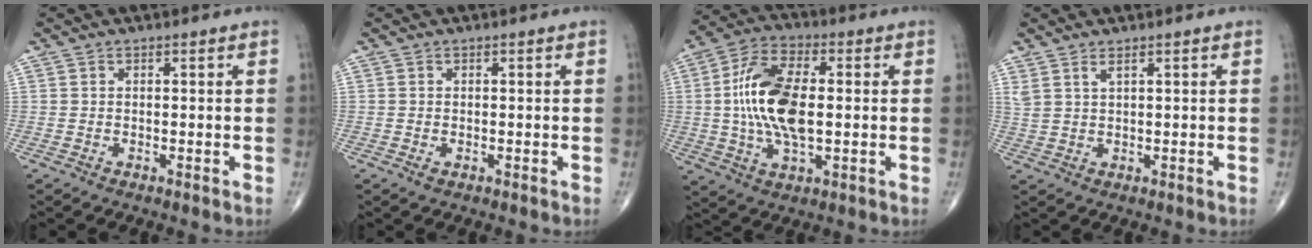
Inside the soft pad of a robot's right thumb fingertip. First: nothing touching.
{"total": 0.7, "force": [-0.2, 0.5, 0.5], "torque": [-0.010, 0.000, 0.001]}
{"total": 15.1, "force": [0.4, 7.3, 13.2], "torque": [-0.263, 0.011, 0.005]}
{"total": 2.4, "force": [1.6, 0.5, 1.7], "torque": [-0.039, -0.005, 0.039]}